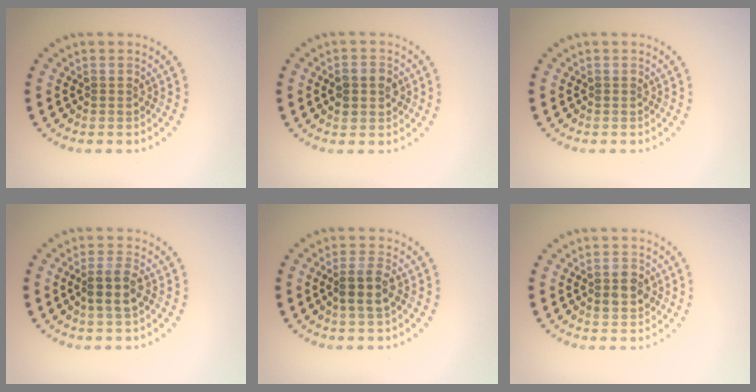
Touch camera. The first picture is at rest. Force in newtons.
{"total": 2.4, "press": 2.4, "slide": 0.2}
{"total": 0.0}
{"total": 2.6, "press": 2.4, "slide": 0.9}
{"total": 2.6, "press": 2.4, "slide": 0.9}
{"total": 2.6, "press": 2.6, "slide": 0.1}